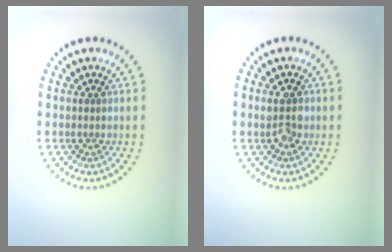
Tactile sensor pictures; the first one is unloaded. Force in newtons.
{"total": 2.0, "press": 2.0, "slide": 0.2}